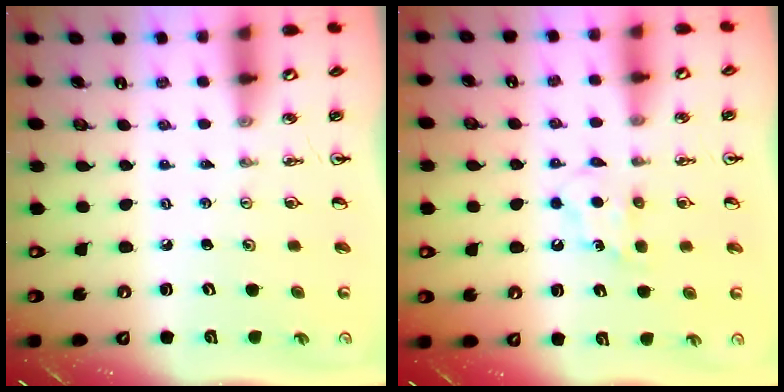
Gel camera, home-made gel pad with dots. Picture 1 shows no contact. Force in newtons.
{"total": 4.2, "press": 4.1, "slide": 0.7}